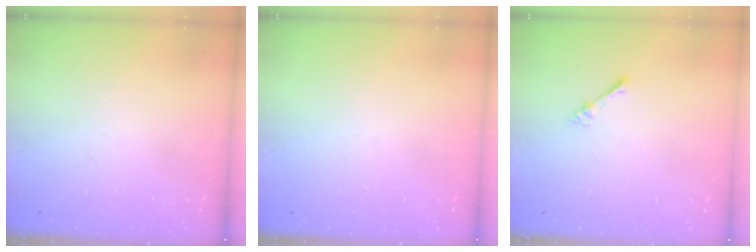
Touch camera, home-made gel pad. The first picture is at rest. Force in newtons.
{"total": 0.0}
{"total": 1.0, "press": 1.0, "slide": 0.3}